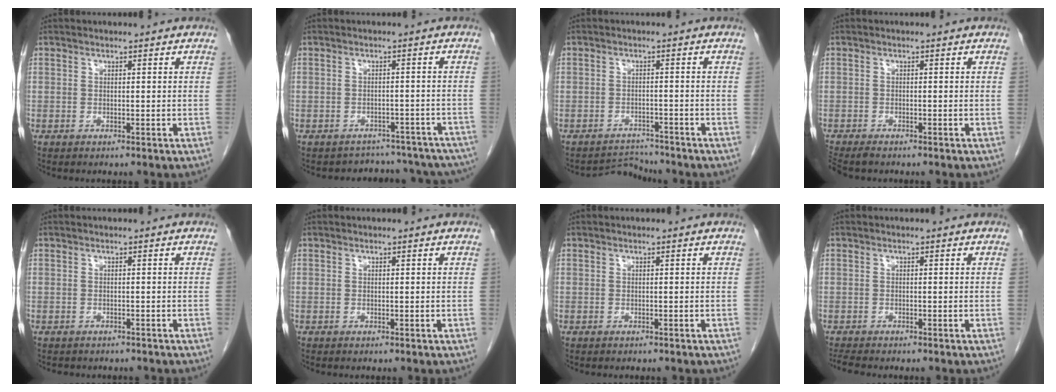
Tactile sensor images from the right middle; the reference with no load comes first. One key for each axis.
{"total": 12.1, "fx": -10.7, "fy": 5.5, "fz": 1.3, "tx": -0.006, "ty": 0.030, "tz": -0.109}
{"total": 3.1, "fx": -2.7, "fy": 0.0, "fz": -1.5, "tx": 0.027, "ty": -0.002, "tz": -0.040}
{"total": 3.7, "fx": -3.2, "fy": 0.9, "fz": 1.7, "tx": -0.028, "ty": -0.010, "tz": -0.051}
{"total": 3.9, "fx": -3.4, "fy": 1.6, "fz": 1.2, "tx": -0.022, "ty": -0.004, "tz": -0.037}
{"total": 0.0}
{"total": 1.1, "fx": -1.0, "fy": 0.4, "fz": 0.4, "tx": -0.015, "ty": -0.002, "tz": -0.010}
{"total": 2.6, "fx": -2.4, "fy": 0.2, "fz": 1.1, "tx": -0.023, "ty": -0.010, "tz": -0.038}